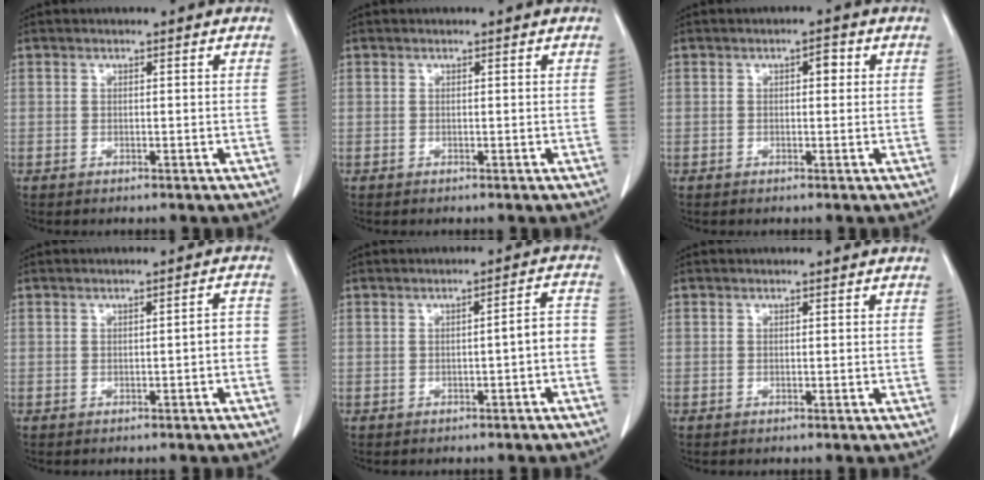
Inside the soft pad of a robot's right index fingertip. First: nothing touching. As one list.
[{"total": 0.0}, {"total": 2.0, "force": [0.5, 0.9, 1.7], "torque": [-0.022, 0.010, 0.007]}, {"total": 2.0, "force": [-0.6, 0.5, 1.8], "torque": [-0.020, 0.006, -0.007]}, {"total": 3.6, "force": [-1.2, 0.6, 3.3], "torque": [-0.037, 0.016, -0.017]}, {"total": 0.0}]